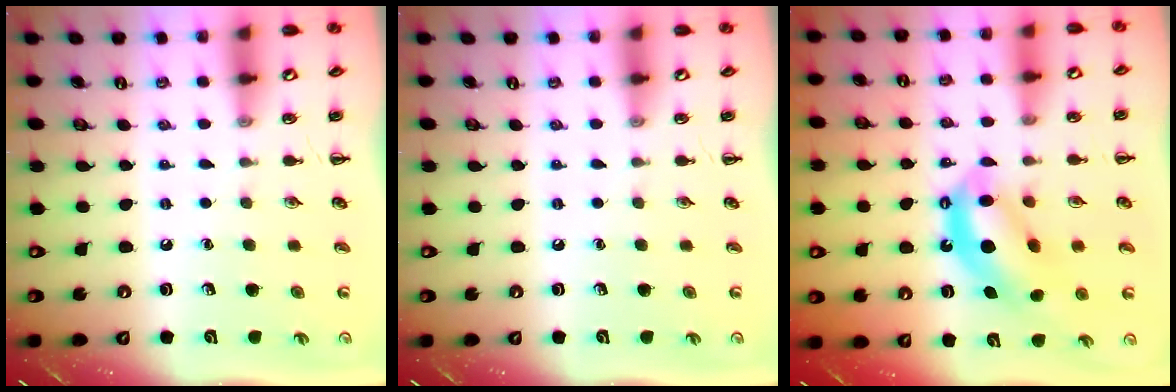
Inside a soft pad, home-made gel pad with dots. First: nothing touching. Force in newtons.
{"total": 0.0}
{"total": 11.0, "press": 10.6, "slide": 2.9}